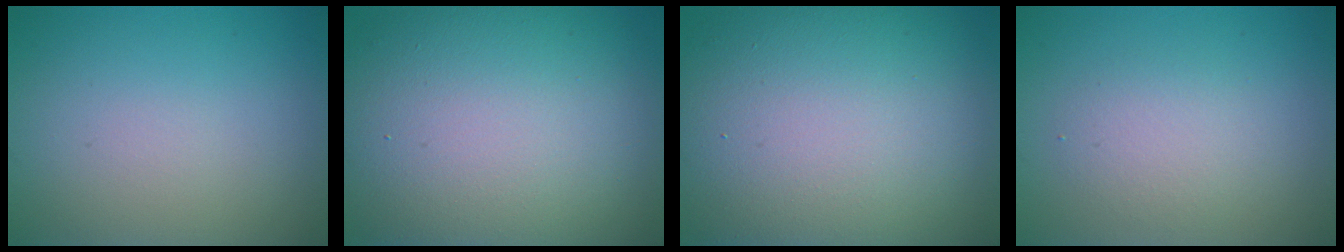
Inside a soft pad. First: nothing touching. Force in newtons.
{"total": 16.5, "press": 16.5, "slide": 0.3}
{"total": 17.6, "press": 17.5, "slide": 0.9}
{"total": 2.4, "press": 2.4, "slide": 0.1}